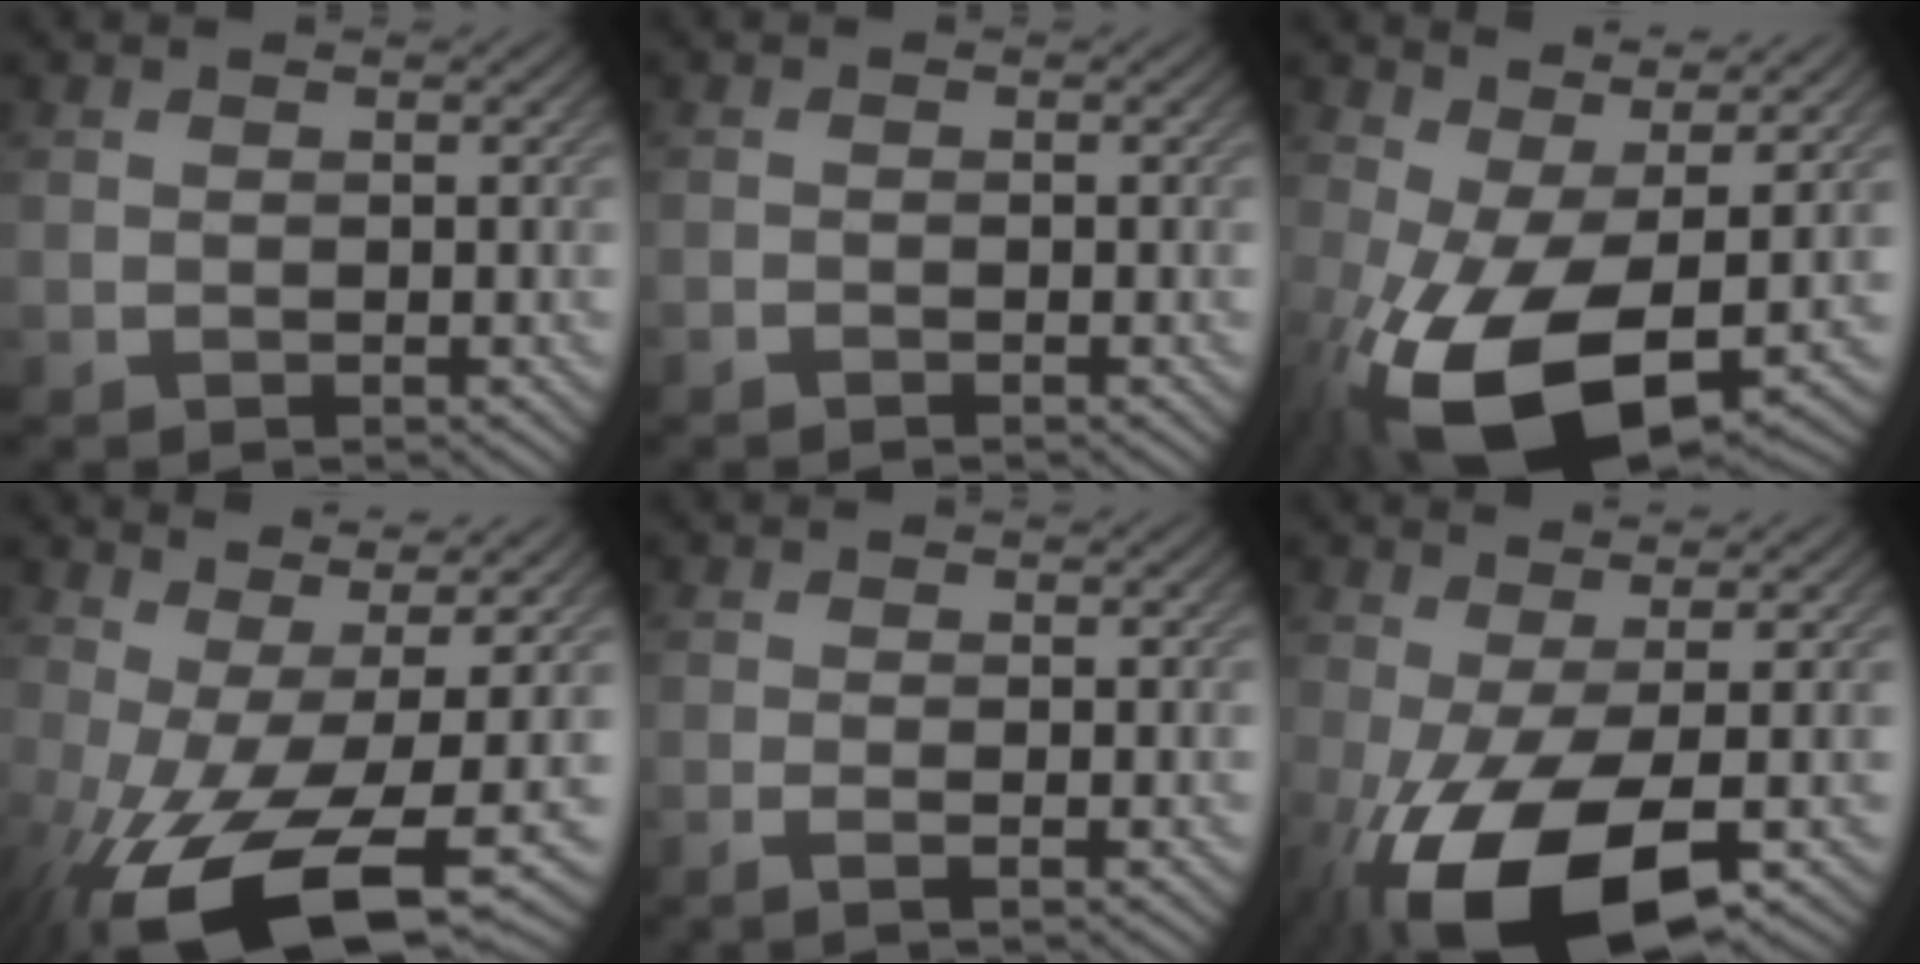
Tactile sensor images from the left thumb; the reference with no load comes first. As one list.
[{"total": 0.6, "force": [-0.6, 0.1, 0.2], "torque": [-0.001, -0.003, -0.012]}, {"total": 15.6, "force": [-3.2, 7.4, 13.3], "torque": [-0.261, -0.023, -0.046]}, {"total": 16.2, "force": [-4.7, 6.4, 14.1], "torque": [-0.277, -0.024, -0.071]}, {"total": 1.5, "force": [-0.4, 0.2, 1.4], "torque": [-0.026, -0.003, -0.013]}, {"total": 12.4, "force": [-4.3, 4.5, 10.8], "torque": [-0.213, -0.022, -0.067]}]